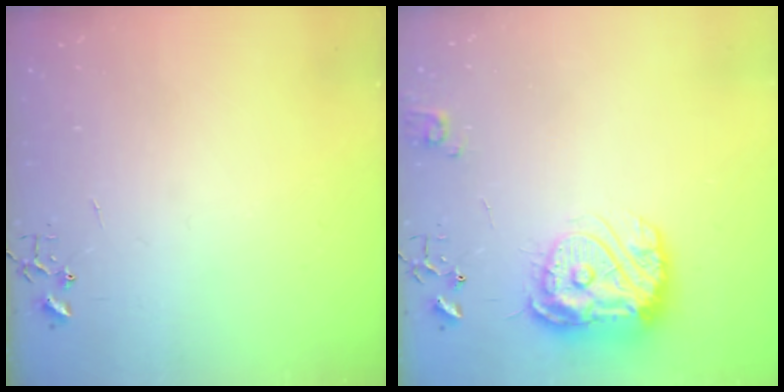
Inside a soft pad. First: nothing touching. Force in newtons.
{"total": 17.3, "press": 17.2, "slide": 1.9}